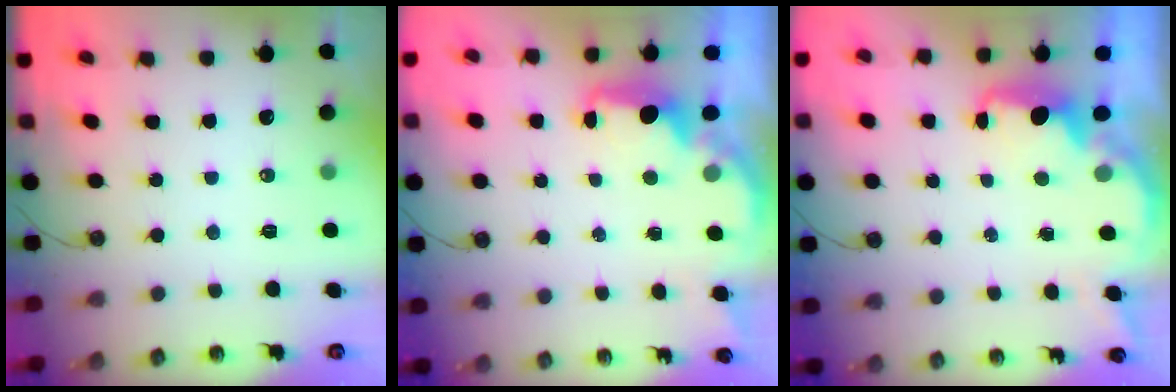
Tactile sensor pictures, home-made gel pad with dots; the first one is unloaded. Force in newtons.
{"total": 2.3, "press": 2.2, "slide": 0.7}
{"total": 2.5, "press": 2.4, "slide": 0.8}